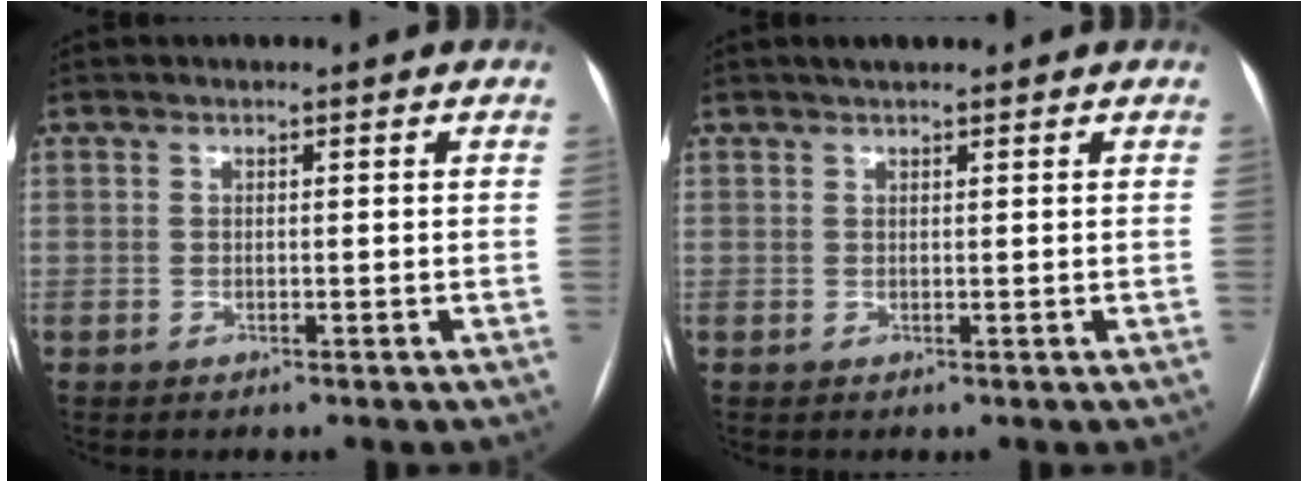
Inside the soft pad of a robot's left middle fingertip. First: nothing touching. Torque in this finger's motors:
{"motor_torque": [0.20, -0.09, -0.02, 0.00]}